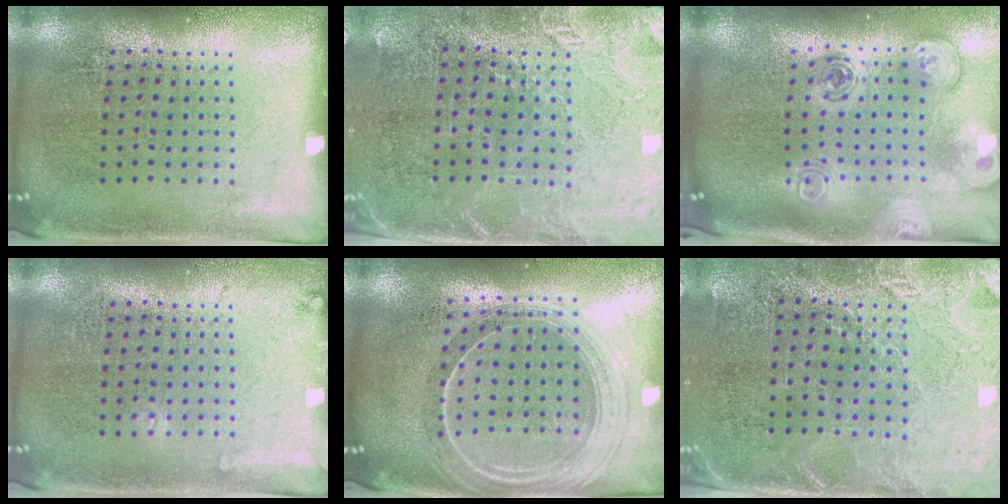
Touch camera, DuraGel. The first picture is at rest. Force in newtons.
{"total": 3.0, "press": 2.7, "slide": 1.2}
{"total": 2.9, "press": 2.1, "slide": 2.1}
{"total": 1.0, "press": 1.0, "slide": 0.1}
{"total": 2.3, "press": 2.0, "slide": 1.2}
{"total": 3.0, "press": 2.7, "slide": 1.2}